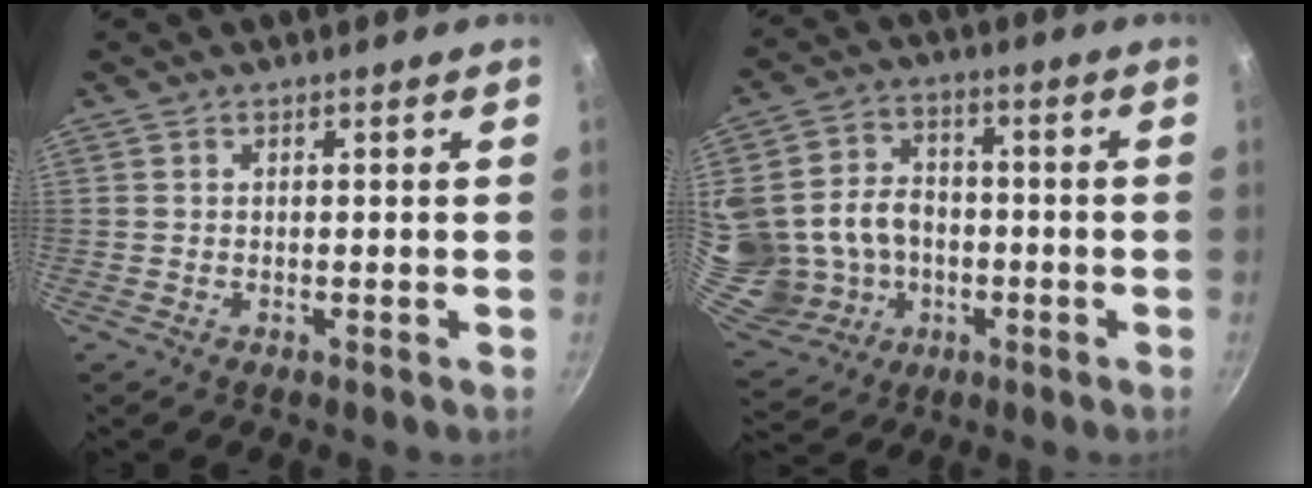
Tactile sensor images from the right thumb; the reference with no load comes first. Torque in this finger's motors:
{"motor_torque": [0.69, 0.70, 0.33, -0.27, 0.19]}